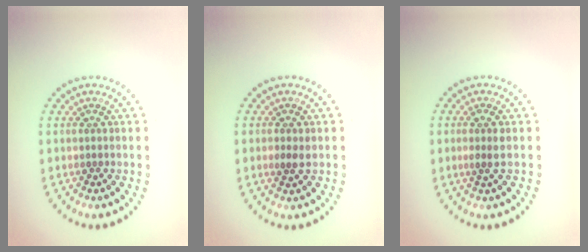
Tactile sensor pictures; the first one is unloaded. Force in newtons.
{"total": 1.4, "press": 1.4, "slide": 0.1}
{"total": 1.4, "press": 1.2, "slide": 0.7}